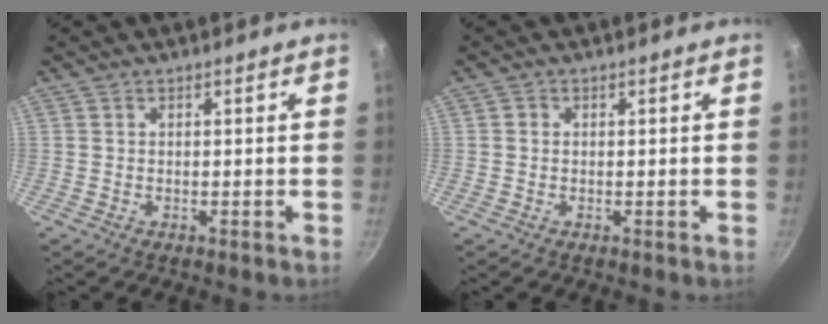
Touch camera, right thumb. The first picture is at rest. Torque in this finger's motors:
{"motor_torque": [-0.36, 0.58, 0.32, -0.11, -0.02]}